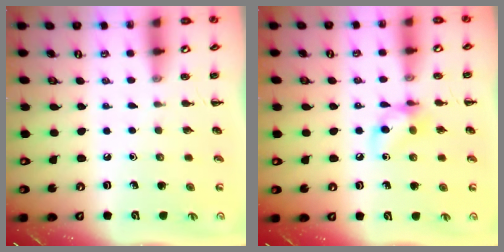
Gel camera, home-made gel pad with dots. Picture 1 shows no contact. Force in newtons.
{"total": 9.1, "press": 9.1, "slide": 0.7}